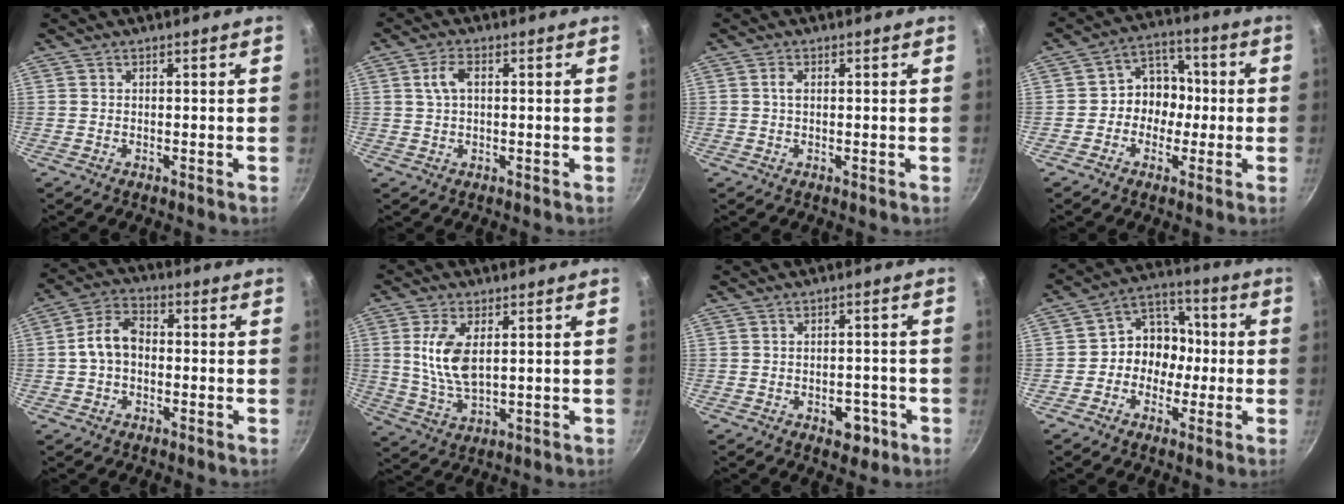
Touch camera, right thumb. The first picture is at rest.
{"total": 3.7, "force": [0.8, 2.0, 3.1], "torque": [-0.068, 0.007, 0.015]}
{"total": 1.6, "force": [0.3, 0.8, 1.3], "torque": [-0.028, -0.002, 0.003]}
{"total": 8.9, "force": [-0.9, 7.4, 5.0], "torque": [-0.029, 0.034, -0.029]}
{"total": 7.8, "force": [-0.5, 5.3, 5.6], "torque": [-0.098, 0.027, -0.020]}
{"total": 9.3, "force": [1.9, 4.7, 7.8], "torque": [-0.158, -0.012, 0.045]}
{"total": 4.3, "force": [-2.1, 2.7, 2.7], "torque": [-0.015, 0.015, -0.024]}
{"total": 10.4, "force": [-1.2, 8.4, 5.9], "torque": [-0.046, 0.040, -0.034]}